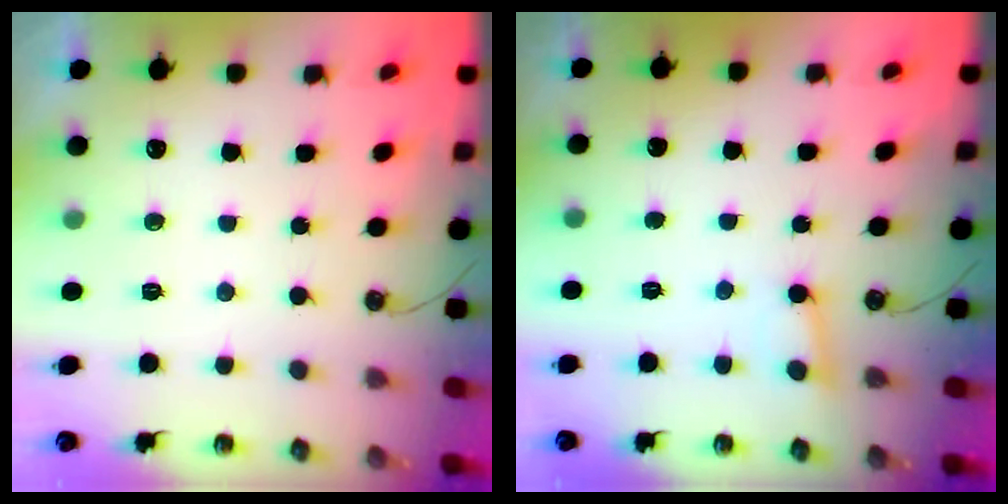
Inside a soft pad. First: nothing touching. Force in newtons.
{"total": 2.6, "press": 2.5, "slide": 0.7}